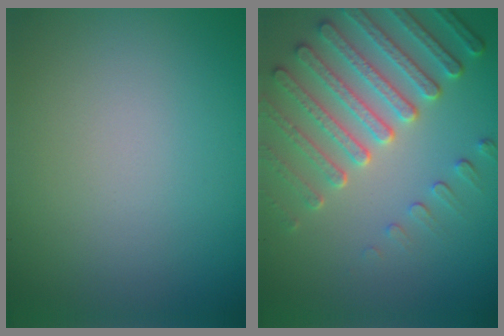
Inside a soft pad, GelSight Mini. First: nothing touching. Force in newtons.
{"total": 6.3, "press": 5.2, "slide": 3.6}